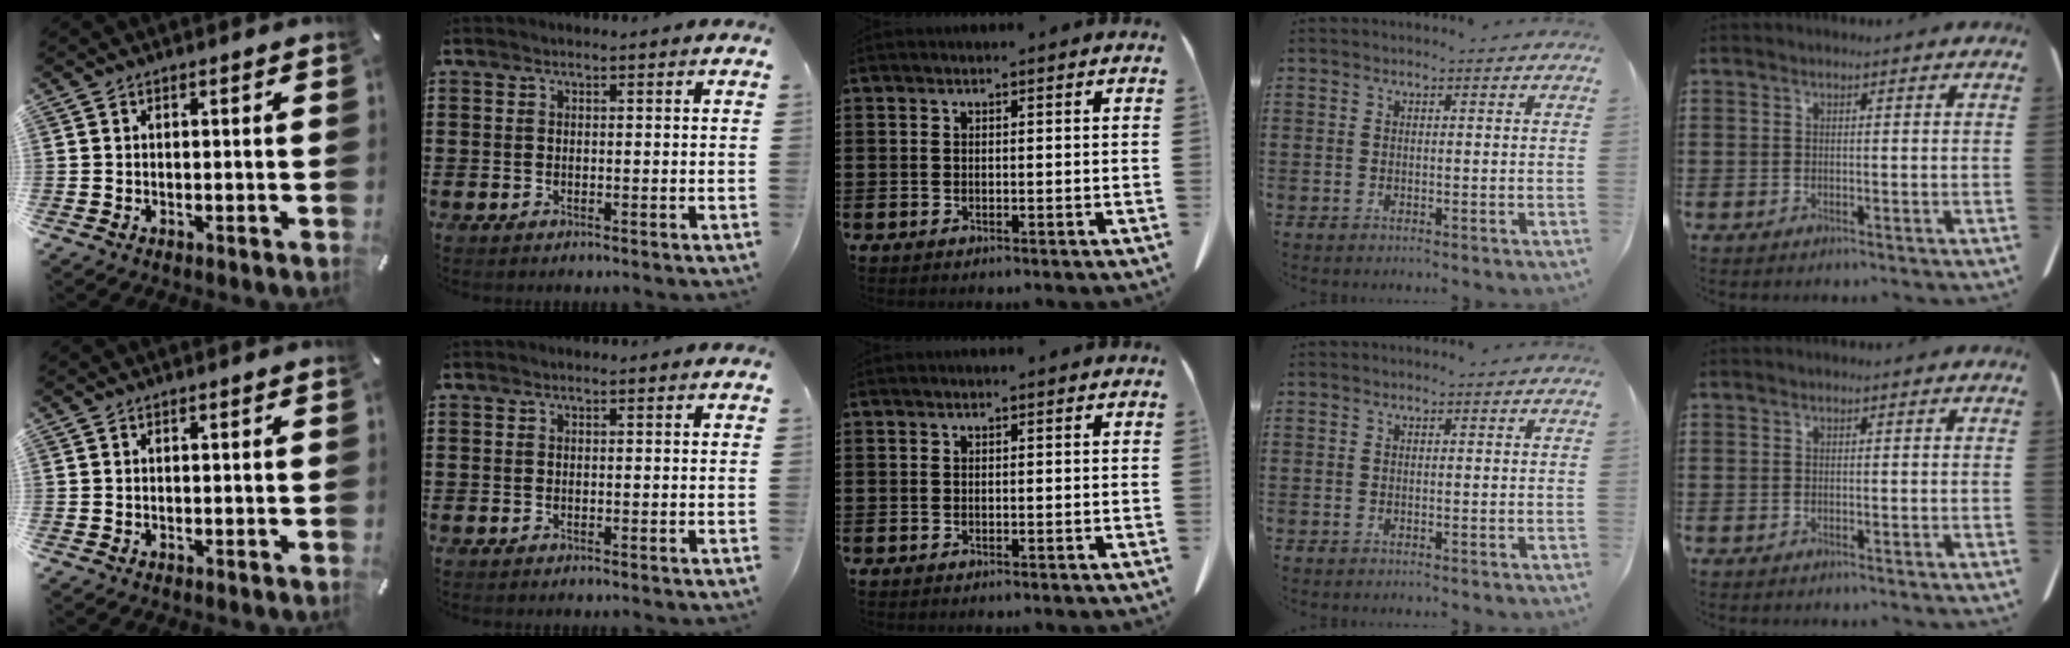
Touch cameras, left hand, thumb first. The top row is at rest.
{}